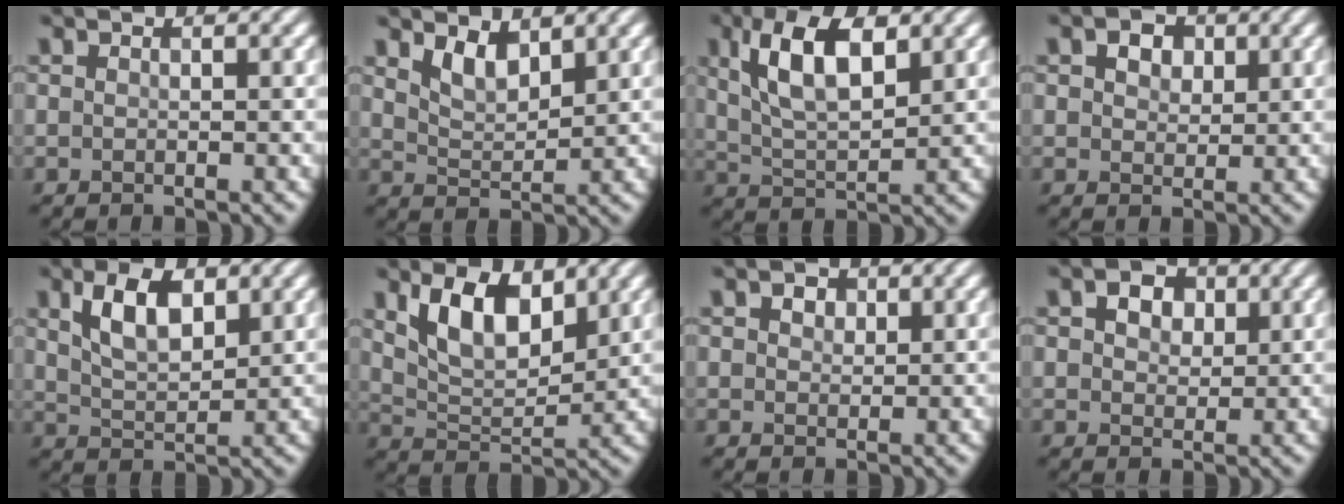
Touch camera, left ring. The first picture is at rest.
{"total": 2.7, "force": [2.0, 1.0, 1.6], "torque": [-0.035, -0.008, 0.040]}
{"total": 6.9, "force": [2.8, 2.9, 5.6], "torque": [-0.110, 0.005, 0.050]}
{"total": 3.1, "force": [1.6, 2.0, 1.7], "torque": [-0.029, 0.002, 0.015]}
{"total": 4.8, "force": [2.2, 2.3, 3.6], "torque": [-0.072, 0.005, 0.041]}
{"total": 6.0, "force": [3.1, 3.0, 4.3], "torque": [-0.087, -0.005, 0.055]}
{"total": 1.9, "force": [1.1, 1.3, 0.9], "torque": [-0.012, 0.001, 0.010]}
{"total": 3.4, "force": [1.6, 2.3, 2.0], "torque": [-0.033, 0.001, 0.013]}